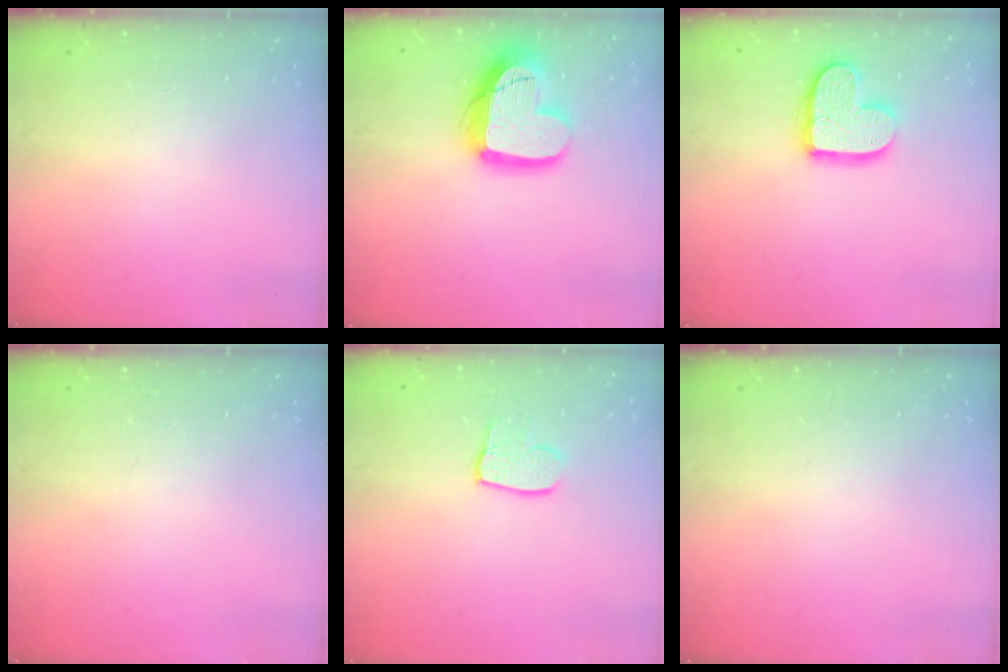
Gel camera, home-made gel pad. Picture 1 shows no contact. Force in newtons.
{"total": 17.4, "press": 17.4, "slide": 1.4}
{"total": 13.8, "press": 13.8, "slide": 0.9}
{"total": 0.0}
{"total": 7.7, "press": 7.7, "slide": 0.7}
{"total": 0.0}